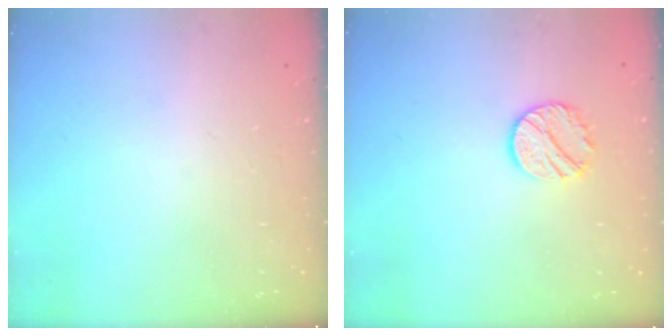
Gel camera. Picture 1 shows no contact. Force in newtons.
{"total": 9.2, "press": 9.2, "slide": 0.3}